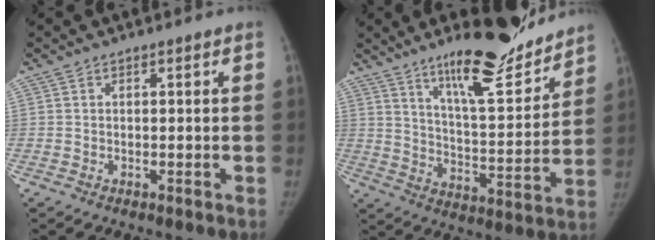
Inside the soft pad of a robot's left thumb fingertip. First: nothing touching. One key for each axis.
{"total": 17.5, "fx": 13.5, "fy": 3.9, "fz": 10.4, "tx": -0.122, "ty": -0.095, "tz": 0.219}